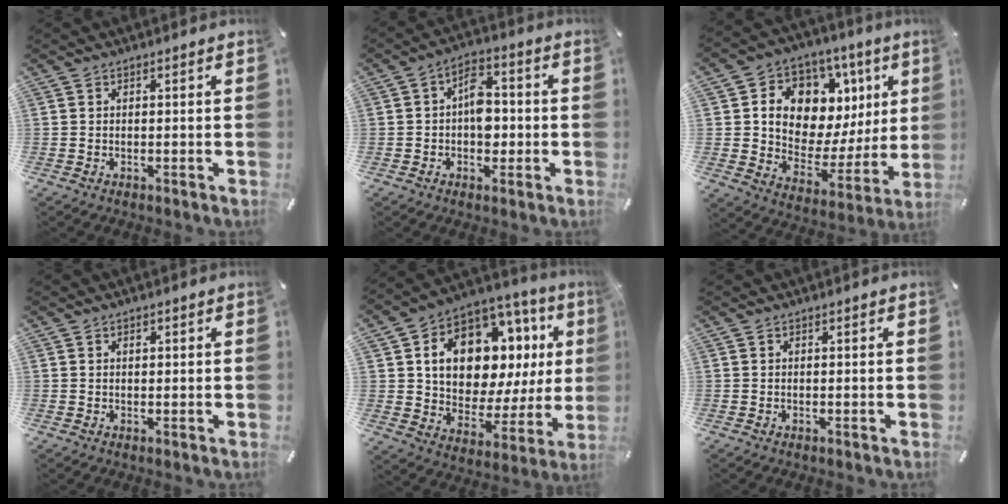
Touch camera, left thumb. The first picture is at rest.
{"total": 7.2, "force": [-0.6, 4.9, 5.2], "torque": [-0.062, 0.005, -0.015]}
{"total": 11.0, "force": [4.7, 8.7, 4.7], "torque": [-0.067, -0.061, 0.086]}
{"total": 0.8, "force": [0.2, 0.6, 0.4], "torque": [-0.001, -0.001, 0.003]}
{"total": 17.7, "force": [7.2, 10.9, 12.0], "torque": [-0.190, -0.051, 0.123]}
{"total": 0.0}